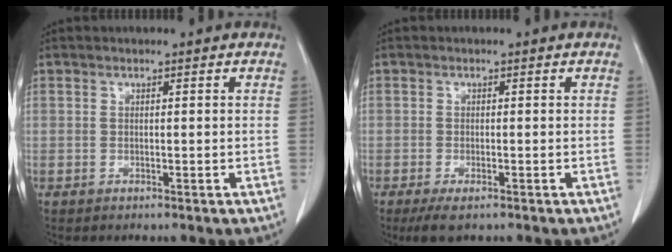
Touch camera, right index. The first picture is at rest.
{"total": 3.1, "force": [-1.9, 0.9, 2.3], "torque": [-0.042, -0.006, -0.029]}